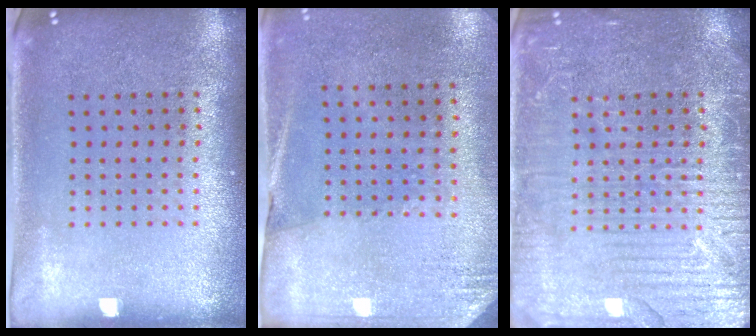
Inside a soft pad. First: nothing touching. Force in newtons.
{"total": 2.6, "press": 2.3, "slide": 1.2}
{"total": 3.9, "press": 3.9, "slide": 0.6}